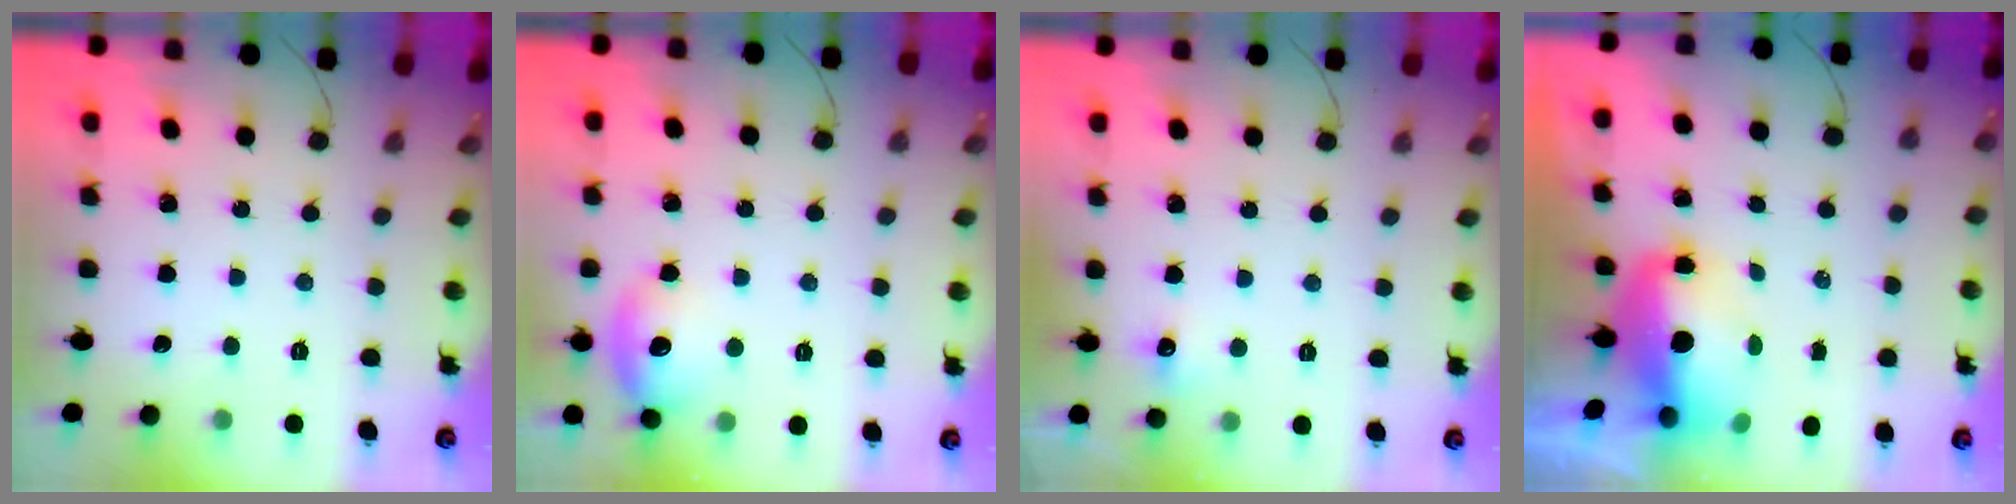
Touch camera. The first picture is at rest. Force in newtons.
{"total": 10.8, "press": 10.0, "slide": 4.0}
{"total": 4.6, "press": 4.5, "slide": 1.2}
{"total": 9.8, "press": 9.6, "slide": 1.9}